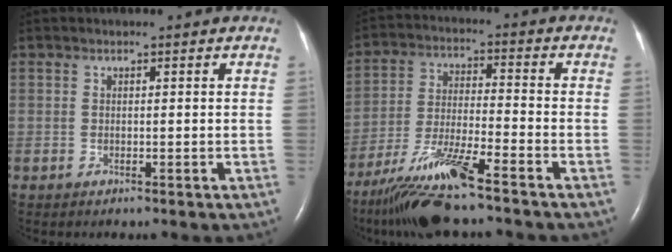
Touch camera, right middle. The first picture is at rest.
{"total": 12.0, "force": [-9.0, 0.2, 7.9], "torque": [-0.156, -0.026, -0.163]}